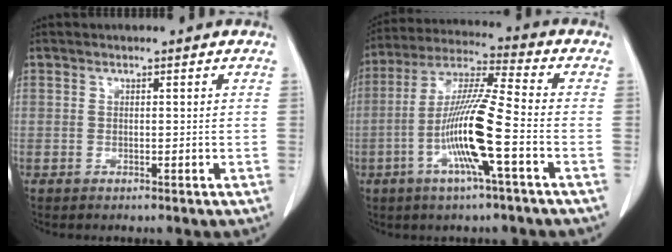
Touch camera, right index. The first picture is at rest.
{"total": 12.9, "force": [-3.8, -0.1, 12.3], "torque": [-0.247, -0.003, -0.080]}